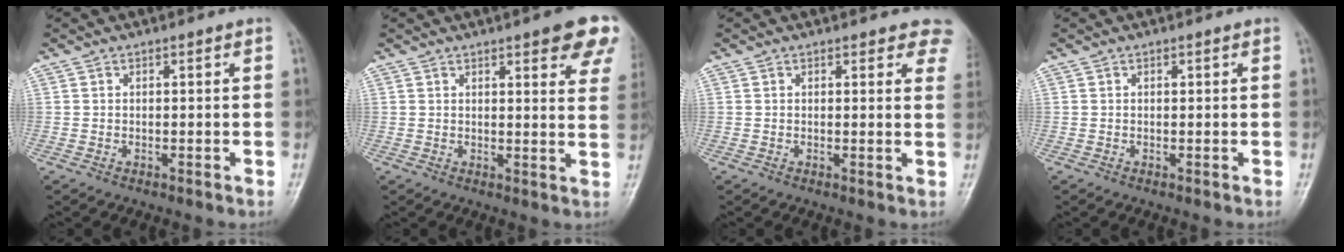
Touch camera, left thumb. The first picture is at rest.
{"total": 11.8, "force": [7.0, 3.3, 8.8], "torque": [-0.076, -0.025, 0.075]}
{"total": 5.9, "force": [4.8, 2.4, 2.5], "torque": [0.012, -0.016, 0.037]}
{"total": 0.0}